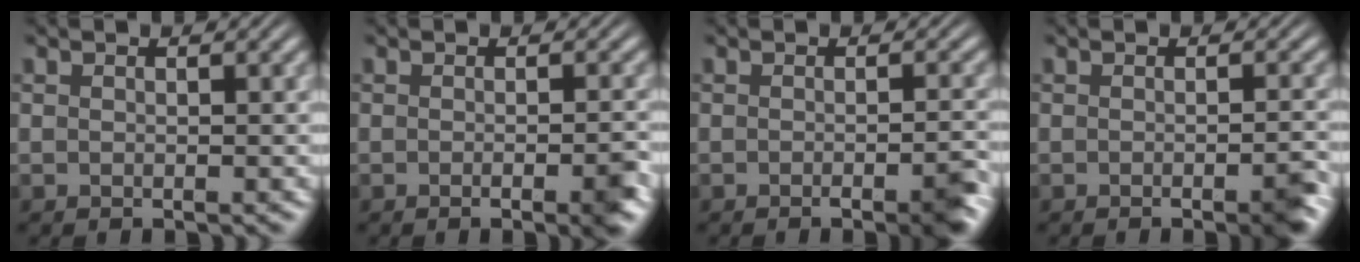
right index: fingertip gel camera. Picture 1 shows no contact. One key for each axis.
{"total": 2.0, "fx": -1.2, "fy": 0.2, "fz": 1.6, "tx": -0.020, "ty": 0.004, "tz": -0.024}
{"total": 2.7, "fx": -1.7, "fy": 0.4, "fz": 2.0, "tx": -0.024, "ty": 0.001, "tz": -0.031}
{"total": 2.3, "fx": -1.4, "fy": 0.3, "fz": 1.7, "tx": -0.021, "ty": 0.002, "tz": -0.027}